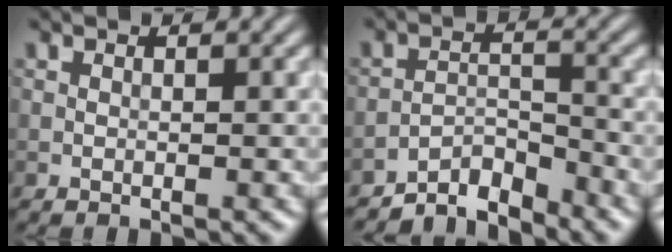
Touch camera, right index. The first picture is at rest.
{"total": 4.0, "force": [-3.8, 0.9, 1.0], "torque": [-0.010, 0.009, -0.076]}